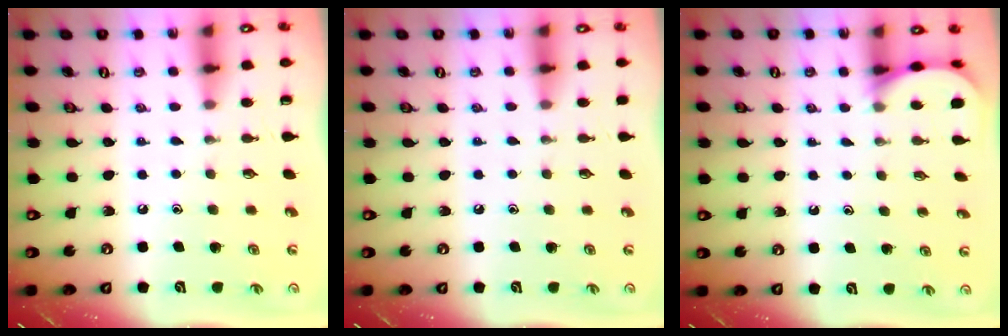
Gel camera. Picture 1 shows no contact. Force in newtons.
{"total": 2.8, "press": 2.7, "slide": 0.4}
{"total": 3.8, "press": 3.8, "slide": 0.4}